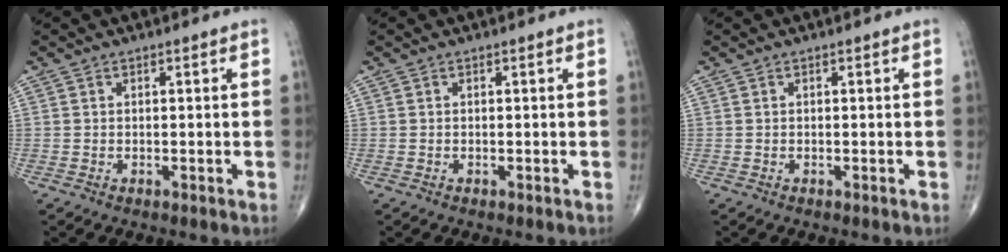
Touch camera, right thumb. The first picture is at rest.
{"total": 0.0}
{"total": 0.0}